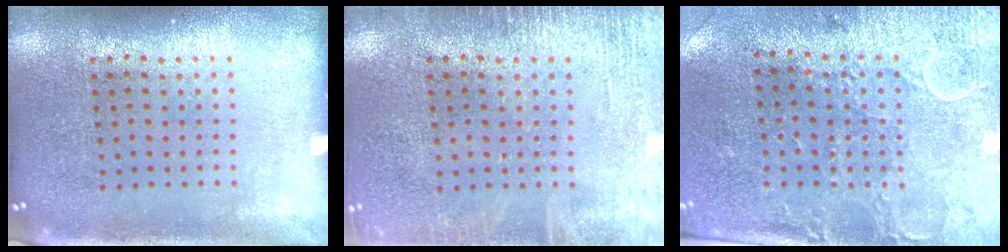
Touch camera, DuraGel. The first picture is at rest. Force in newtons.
{"total": 2.2, "press": 2.2, "slide": 0.3}
{"total": 3.0, "press": 2.4, "slide": 1.7}